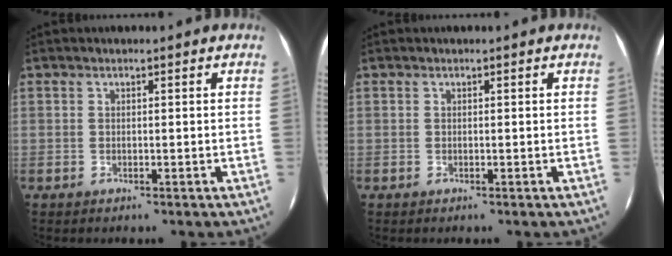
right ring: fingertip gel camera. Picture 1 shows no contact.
{"total": 0.0}